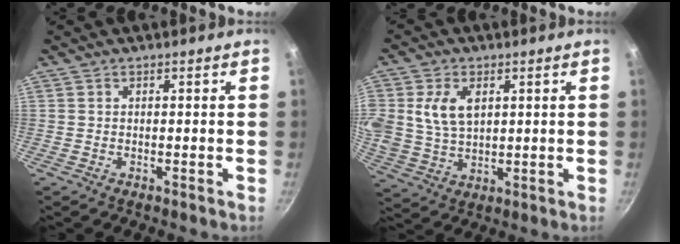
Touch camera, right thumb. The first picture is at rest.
{"total": 9.1, "force": [2.5, 6.1, 6.2], "torque": [-0.110, -0.011, 0.049]}